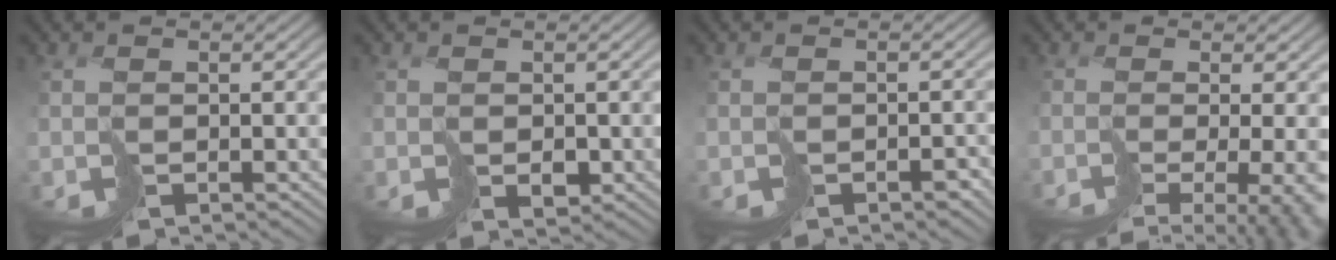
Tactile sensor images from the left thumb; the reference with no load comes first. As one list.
[{"total": 1.5, "force": [0.6, 1.2, 0.7], "torque": [-0.008, -0.001, 0.015]}, {"total": 2.3, "force": [-1.5, 1.4, 1.0], "torque": [-0.001, -0.004, -0.021]}, {"total": 9.5, "force": [-3.7, 3.5, 8.0], "torque": [-0.106, -0.037, 0.002]}]